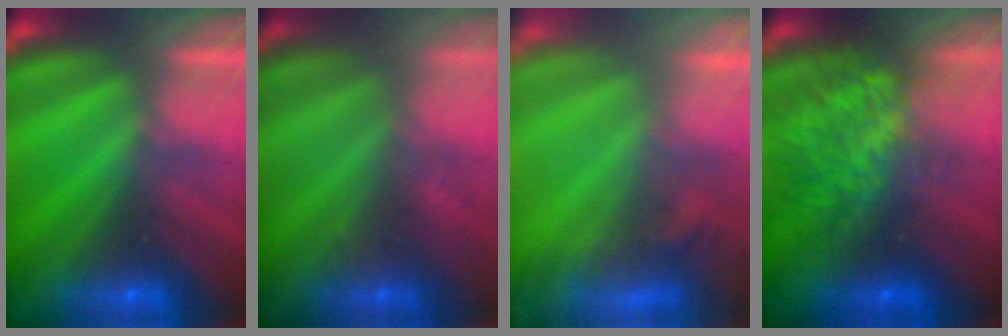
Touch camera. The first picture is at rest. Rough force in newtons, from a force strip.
{"total": 2.5}
{"total": 6.9}
{"total": 7.8}